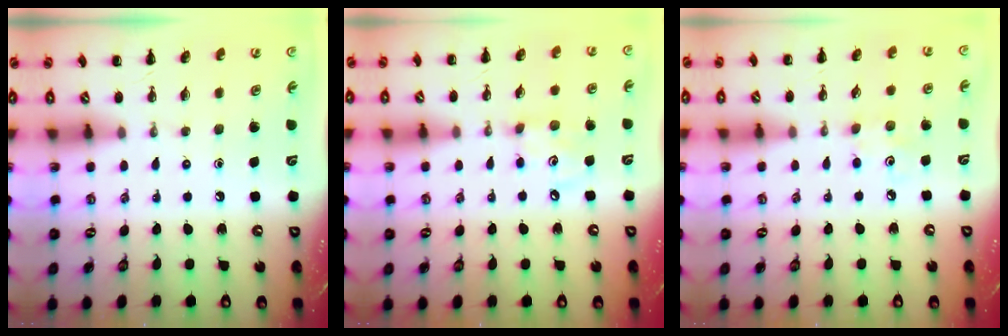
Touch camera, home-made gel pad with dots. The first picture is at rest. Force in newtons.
{"total": 5.6, "press": 5.5, "slide": 1.1}
{"total": 3.4, "press": 3.3, "slide": 0.9}